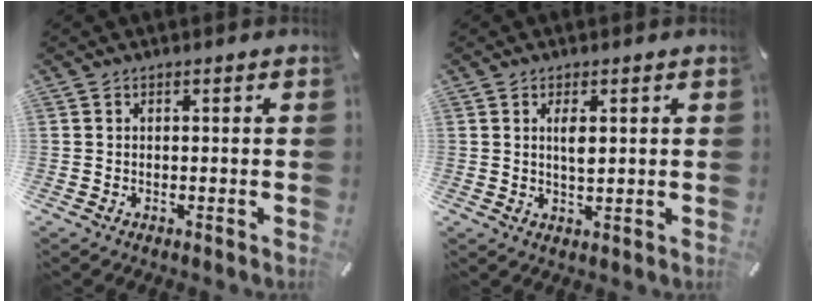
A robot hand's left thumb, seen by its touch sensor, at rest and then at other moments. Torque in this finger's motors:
{"motor_torque": [0.50, 0.46, 0.38, -0.44, 0.07]}